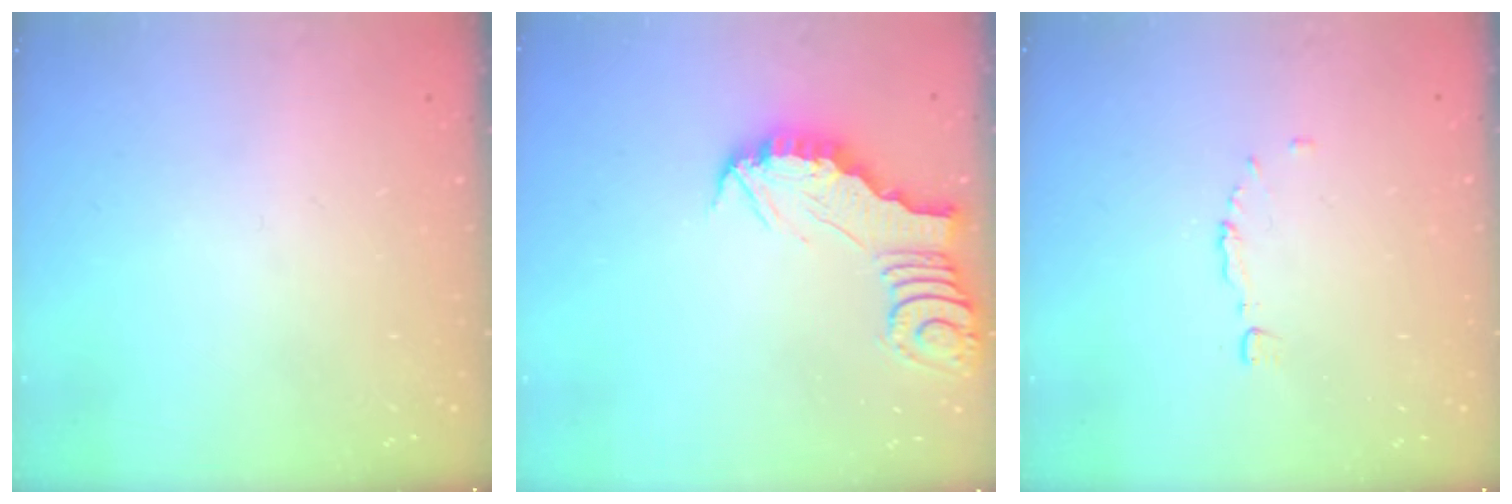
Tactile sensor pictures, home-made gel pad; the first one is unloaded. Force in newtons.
{"total": 2.8, "press": 2.8, "slide": 0.1}
{"total": 4.2, "press": 4.2, "slide": 0.5}